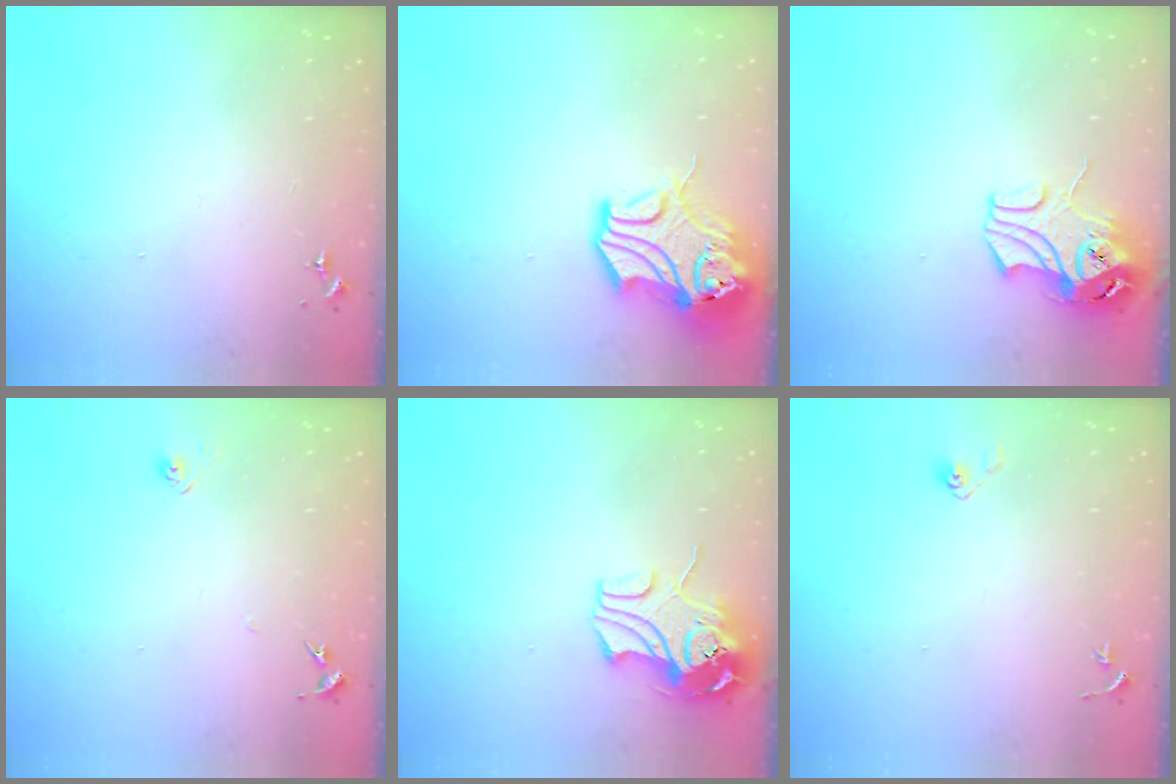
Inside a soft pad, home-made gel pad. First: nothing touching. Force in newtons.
{"total": 14.2, "press": 14.1, "slide": 1.9}
{"total": 10.3, "press": 10.2, "slide": 1.6}
{"total": 5.0, "press": 5.0, "slide": 0.7}
{"total": 10.8, "press": 10.6, "slide": 1.6}
{"total": 3.6, "press": 2.9, "slide": 2.0}